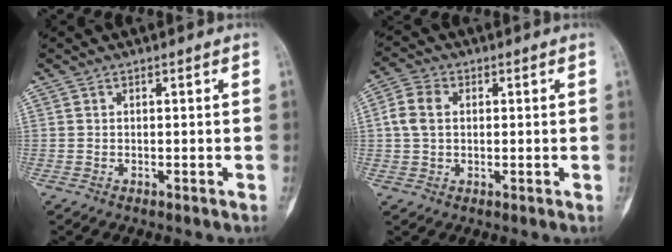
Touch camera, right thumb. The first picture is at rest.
{"total": 5.5, "force": [0.6, 4.1, 3.6], "torque": [-0.078, 0.014, 0.010]}